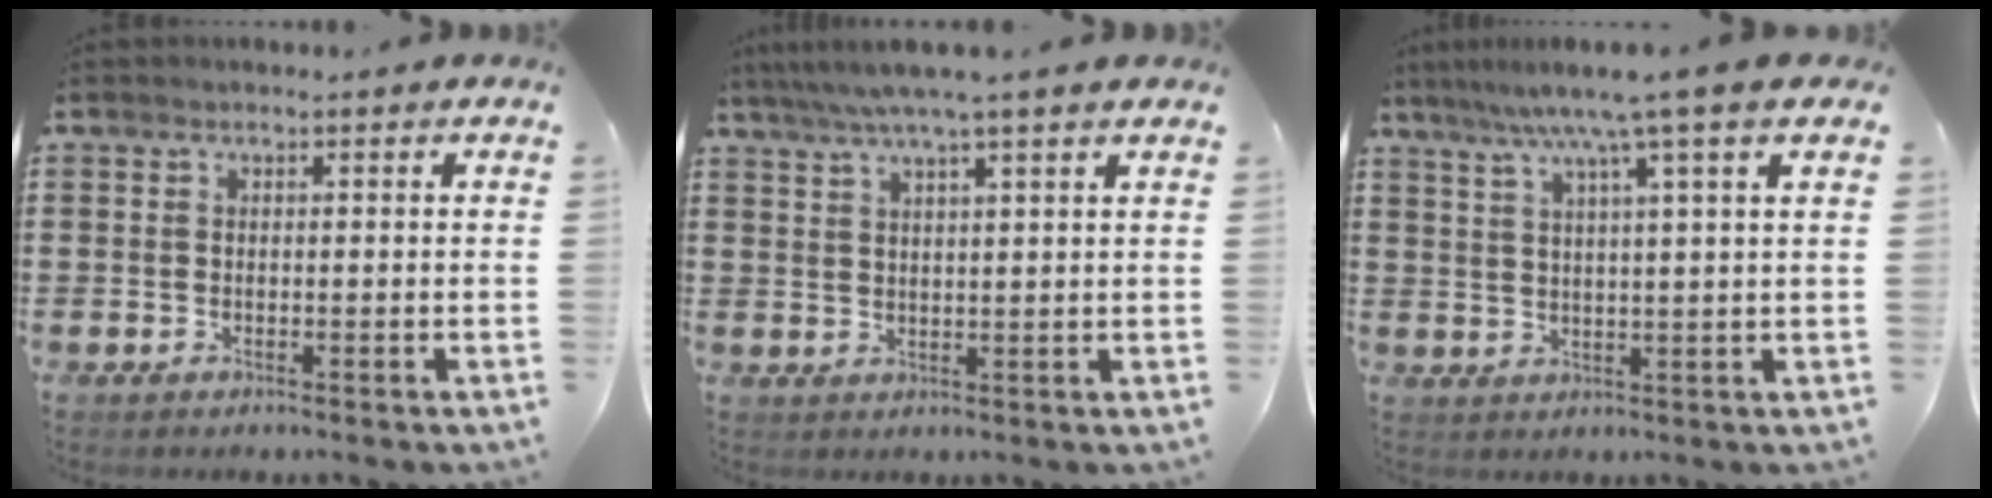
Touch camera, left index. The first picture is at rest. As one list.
[{"total": 4.3, "force": [3.3, -0.3, 2.7], "torque": [-0.062, -0.009, 0.056]}, {"total": 7.6, "force": [5.0, -0.2, 5.7], "torque": [-0.125, -0.012, 0.081]}]